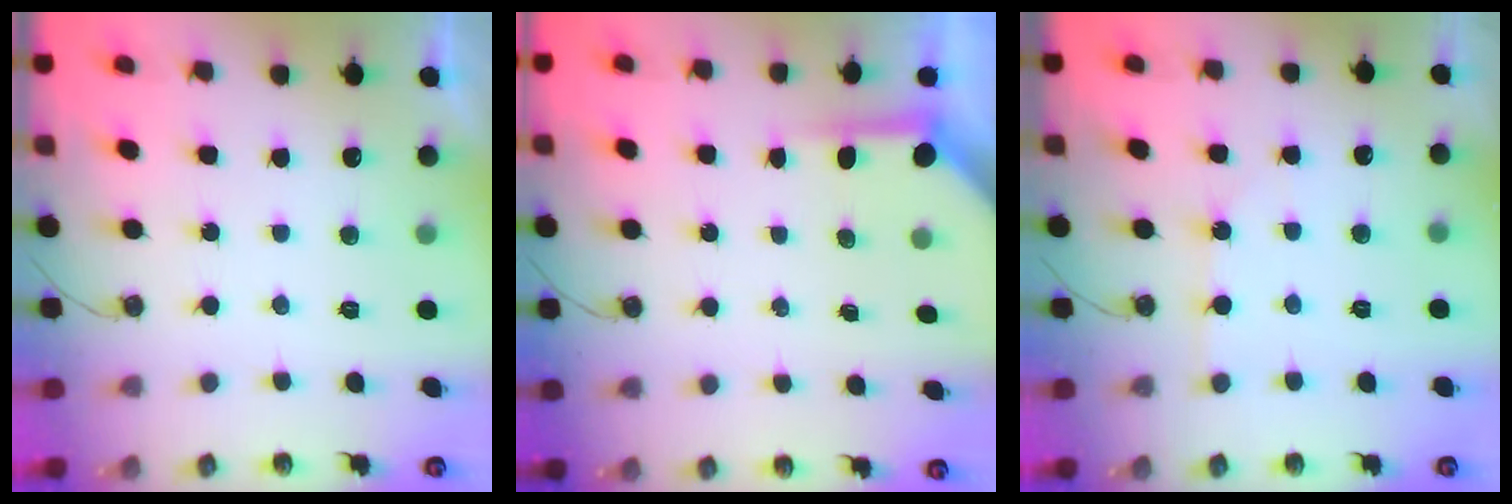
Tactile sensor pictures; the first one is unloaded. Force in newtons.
{"total": 3.8, "press": 3.8, "slide": 0.4}
{"total": 3.7, "press": 3.7, "slide": 0.4}